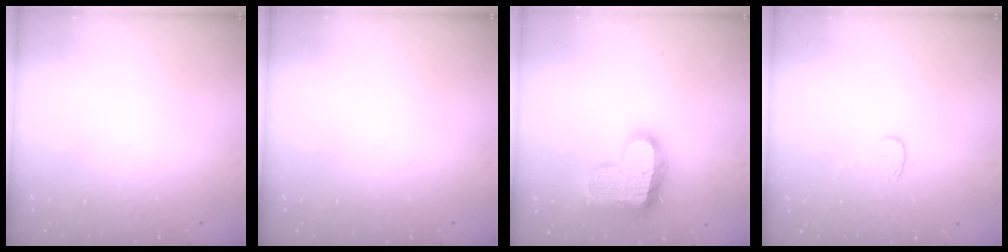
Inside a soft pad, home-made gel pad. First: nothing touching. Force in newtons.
{"total": 0.0}
{"total": 19.9, "press": 19.9, "slide": 1.3}
{"total": 4.7, "press": 4.7, "slide": 0.5}